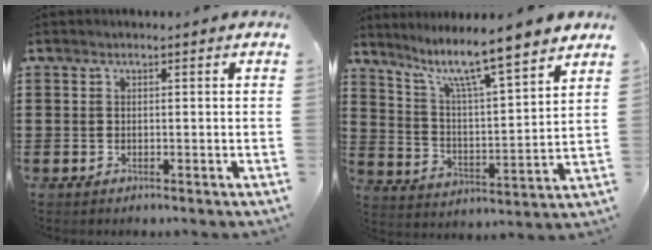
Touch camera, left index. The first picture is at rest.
{"total": 8.7, "force": [7.4, 0.4, 4.7], "torque": [-0.112, -0.055, 0.118]}